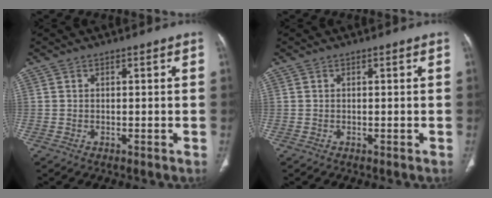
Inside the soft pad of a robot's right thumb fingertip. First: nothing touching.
{"total": 0.0}